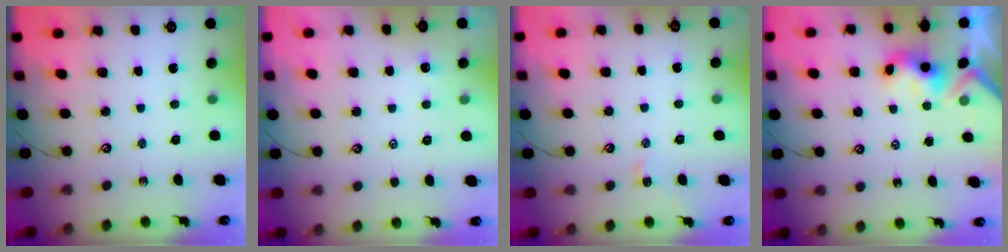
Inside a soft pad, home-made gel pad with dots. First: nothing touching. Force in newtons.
{"total": 1.9, "press": 1.9, "slide": 0.3}
{"total": 0.5, "press": 0.4, "slide": 0.4}
{"total": 3.4, "press": 3.4, "slide": 0.2}